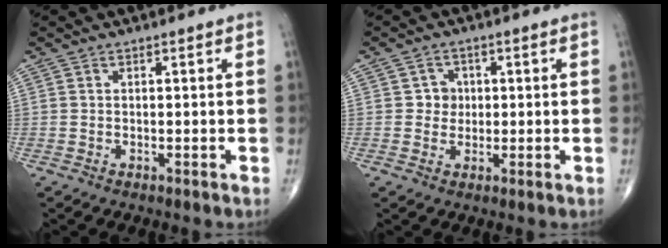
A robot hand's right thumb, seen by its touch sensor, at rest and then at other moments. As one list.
[{"total": 3.3, "force": [0.3, 3.1, 0.9], "torque": [0.011, 0.006, -0.002]}]